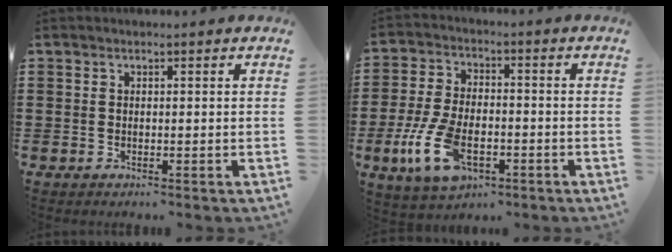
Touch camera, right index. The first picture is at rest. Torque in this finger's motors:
{"motor_torque": [2.14, 0.00, 1.05, 0.21]}